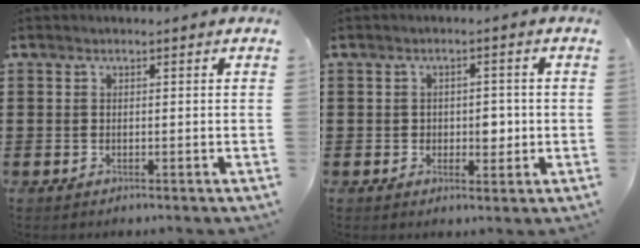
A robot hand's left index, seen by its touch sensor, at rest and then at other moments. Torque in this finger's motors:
{"motor_torque": [0.07, 0.02, 0.05, 0.02]}